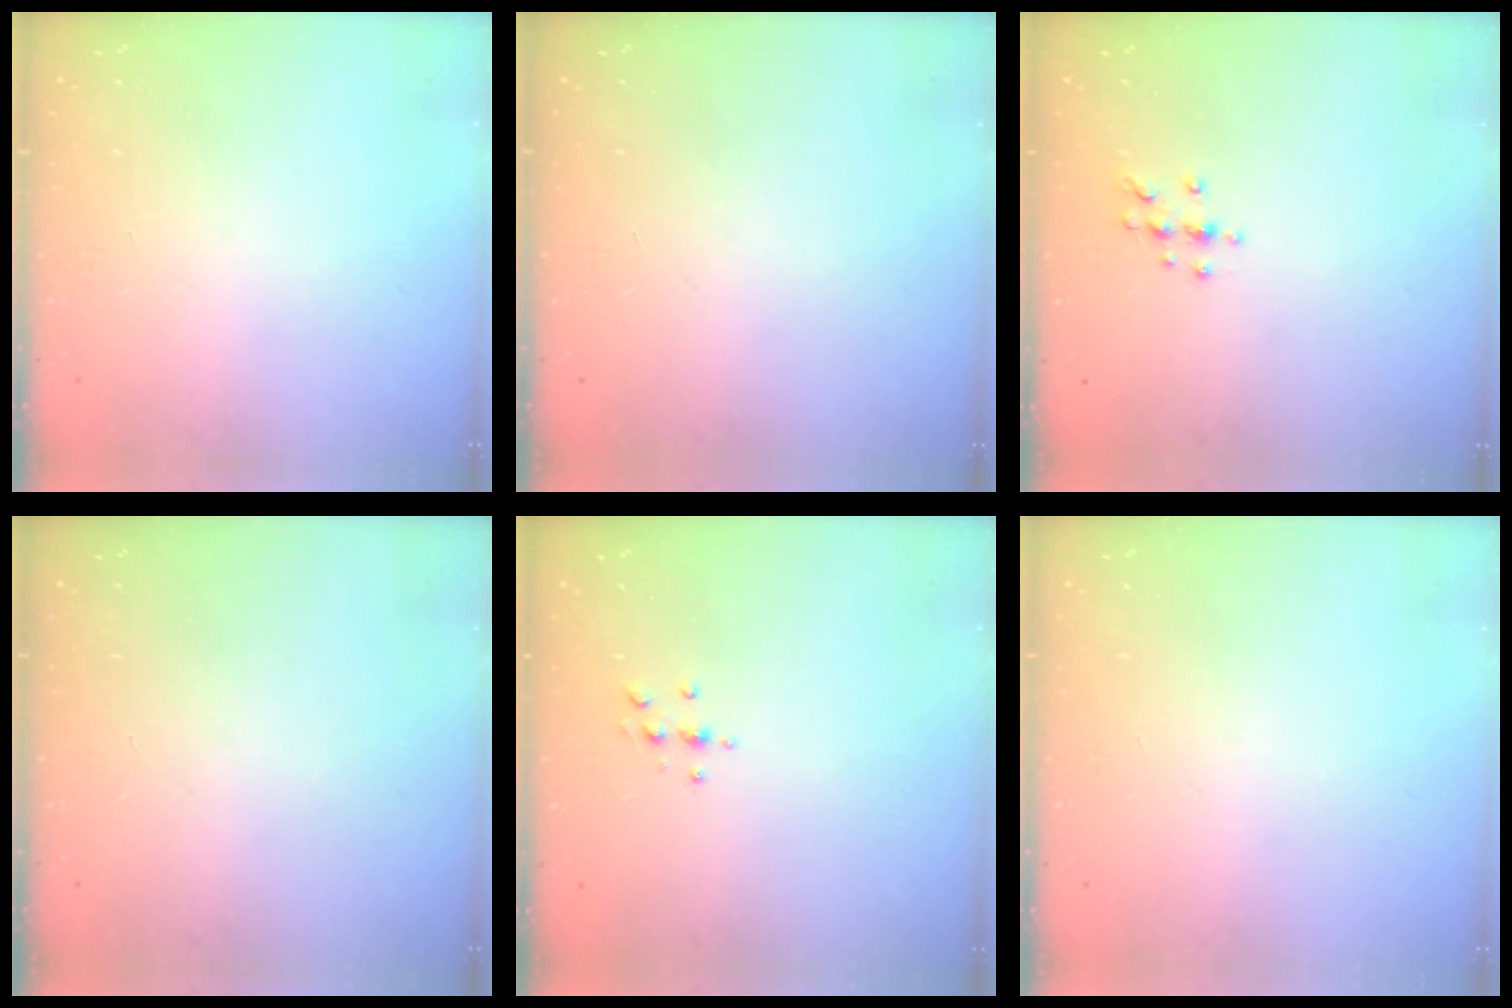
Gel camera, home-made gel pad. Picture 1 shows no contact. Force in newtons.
{"total": 0.0}
{"total": 6.3, "press": 6.2, "slide": 0.7}
{"total": 0.0}
{"total": 4.1, "press": 4.1, "slide": 0.5}
{"total": 0.0}